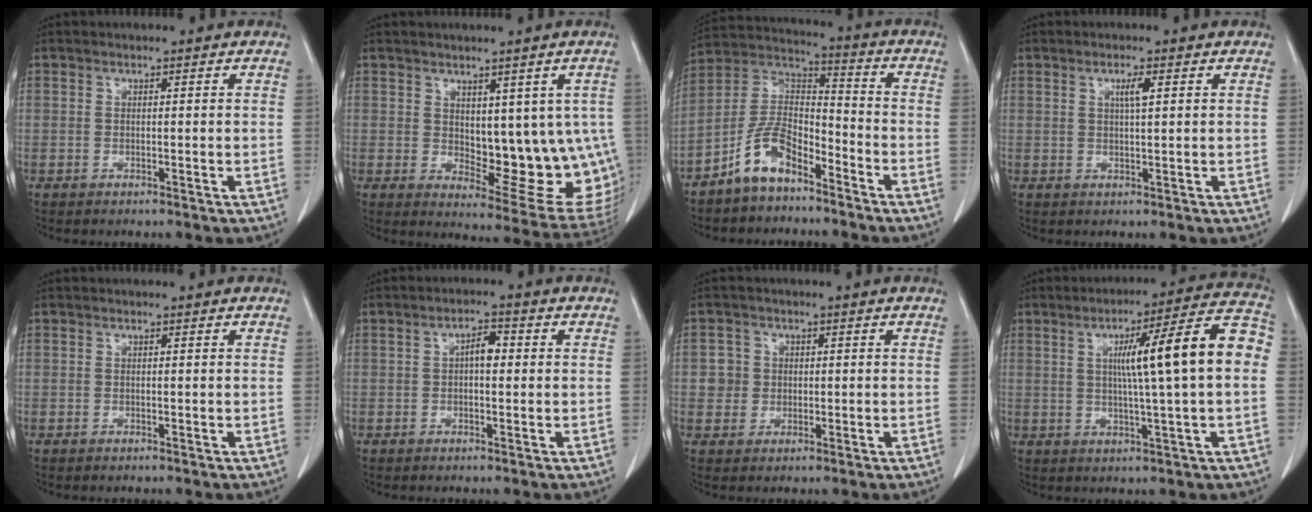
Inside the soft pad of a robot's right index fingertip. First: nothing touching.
{"total": 14.0, "force": [0.8, 7.1, 12.1], "torque": [-0.131, -0.005, 0.033]}
{"total": 9.4, "force": [-6.5, 3.9, 5.5], "torque": [-0.119, 0.021, -0.130]}
{"total": 2.2, "force": [0.8, 0.0, 2.0], "torque": [-0.037, -0.001, 0.014]}
{"total": 0.0}
{"total": 2.9, "force": [0.2, 1.2, 2.7], "torque": [-0.042, 0.010, 0.001]}
{"total": 3.3, "force": [0.3, 3.3, 0.3], "torque": [0.004, 0.011, 0.010]}
{"total": 14.5, "force": [1.5, 0.0, 14.5], "torque": [-0.207, 0.025, 0.019]}